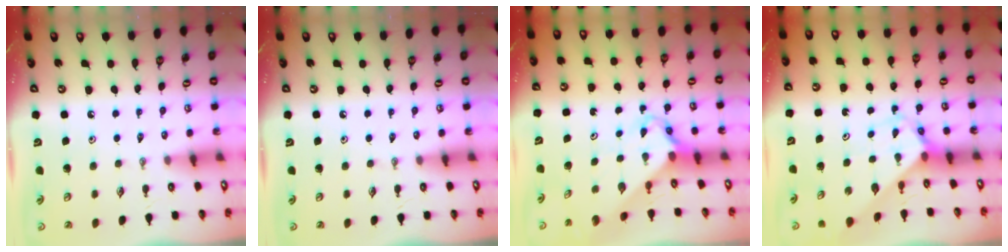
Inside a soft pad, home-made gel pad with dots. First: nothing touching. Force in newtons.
{"total": 0.0}
{"total": 2.7, "press": 2.7, "slide": 0.2}
{"total": 2.9, "press": 2.9, "slide": 0.2}